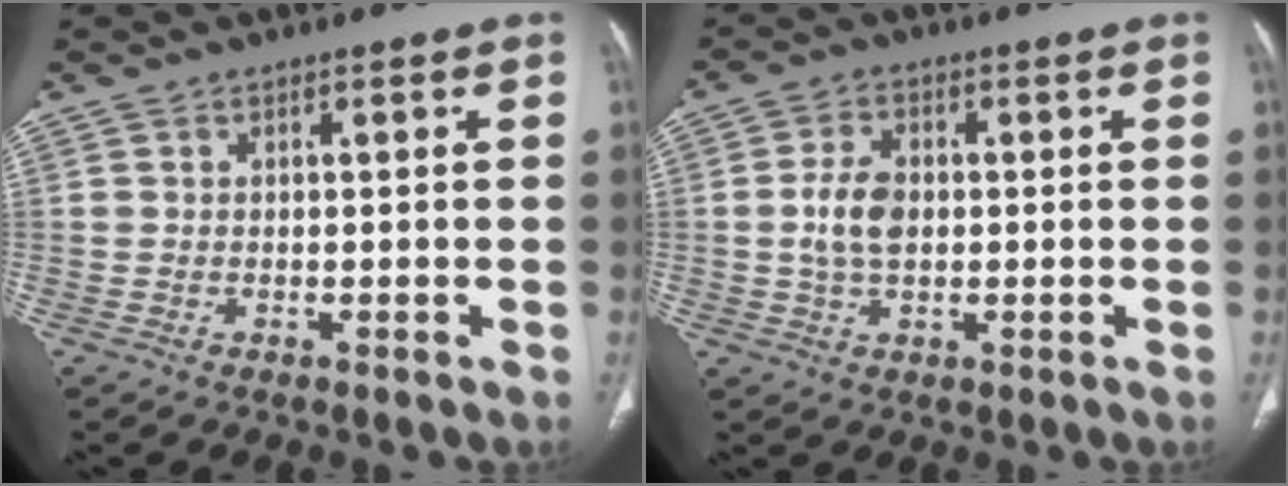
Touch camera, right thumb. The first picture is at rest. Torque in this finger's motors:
{"motor_torque": [0.77, 0.73, 0.87, -0.10, 0.06]}